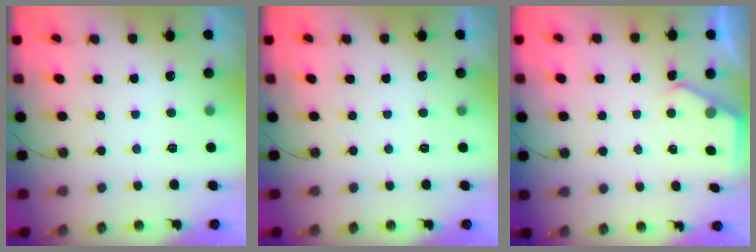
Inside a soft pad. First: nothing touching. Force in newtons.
{"total": 0.0}
{"total": 2.4, "press": 2.4, "slide": 0.3}